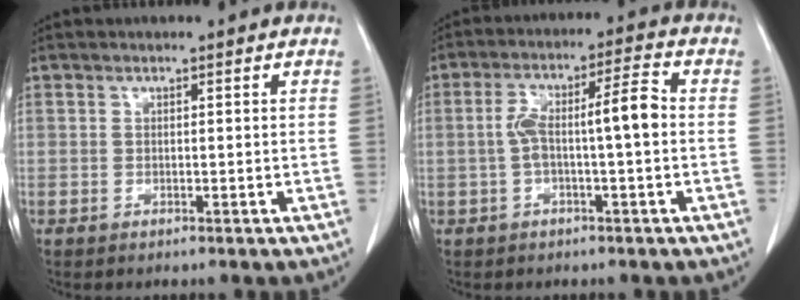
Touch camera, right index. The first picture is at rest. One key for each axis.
{"total": 7.7, "fx": -0.4, "fy": 1.3, "fz": 7.6, "tx": -0.144, "ty": 0.031, "tz": -0.008}